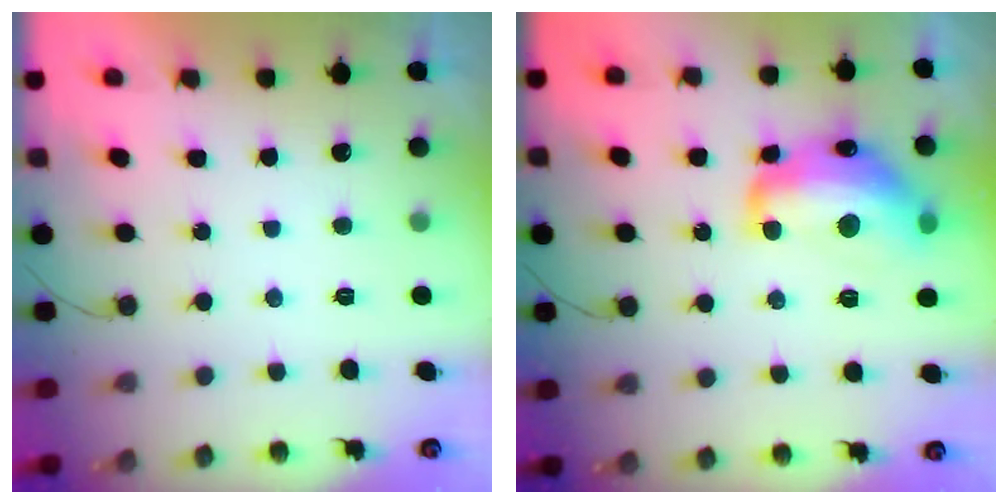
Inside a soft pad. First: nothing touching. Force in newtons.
{"total": 16.1, "press": 16.0, "slide": 1.1}